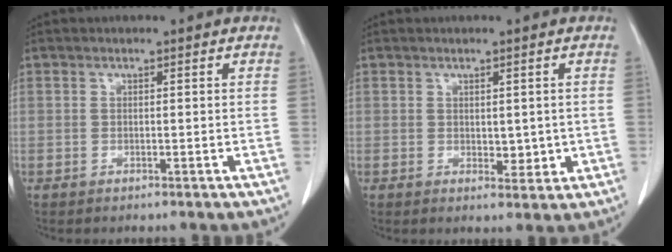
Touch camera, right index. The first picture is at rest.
{"total": 2.8, "force": [0.0, 1.7, 2.3], "torque": [-0.024, -0.005, 0.007]}